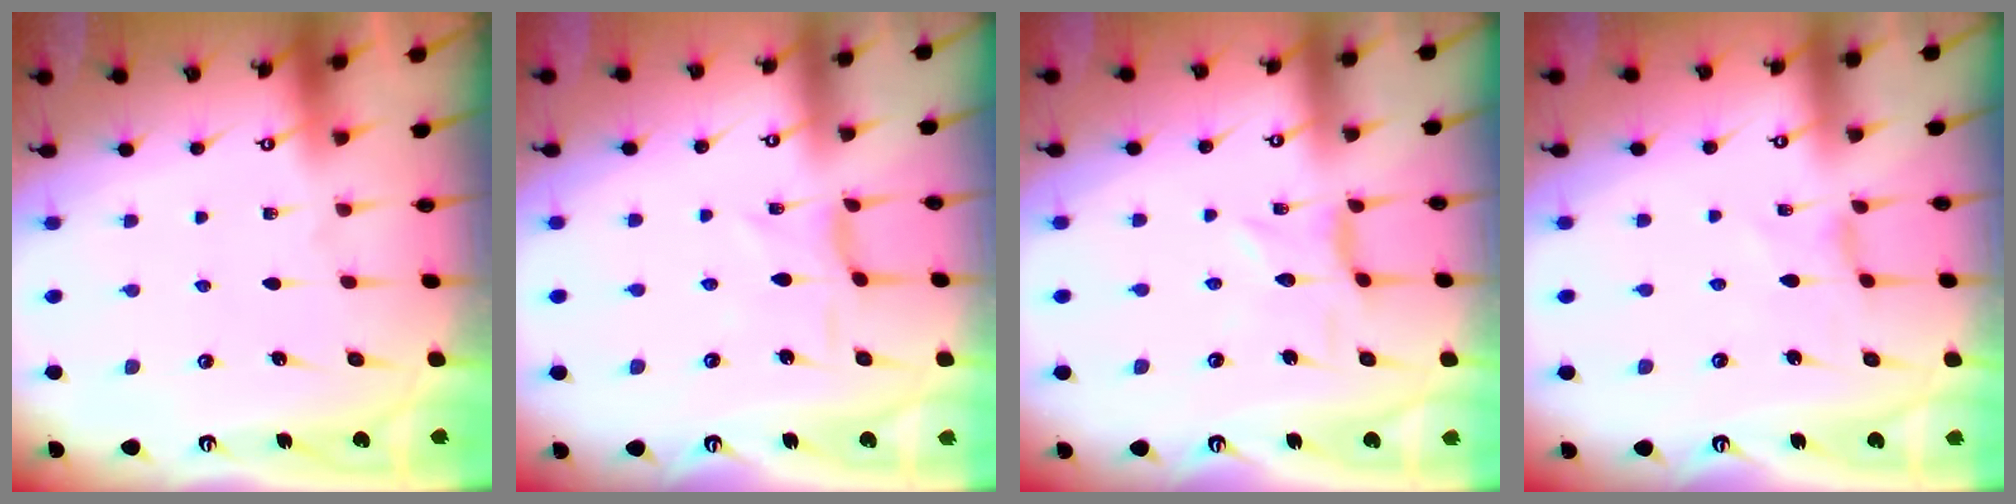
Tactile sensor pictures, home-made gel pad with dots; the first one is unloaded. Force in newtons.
{"total": 1.9, "press": 1.8, "slide": 0.5}
{"total": 1.5, "press": 1.5, "slide": 0.2}
{"total": 0.0}